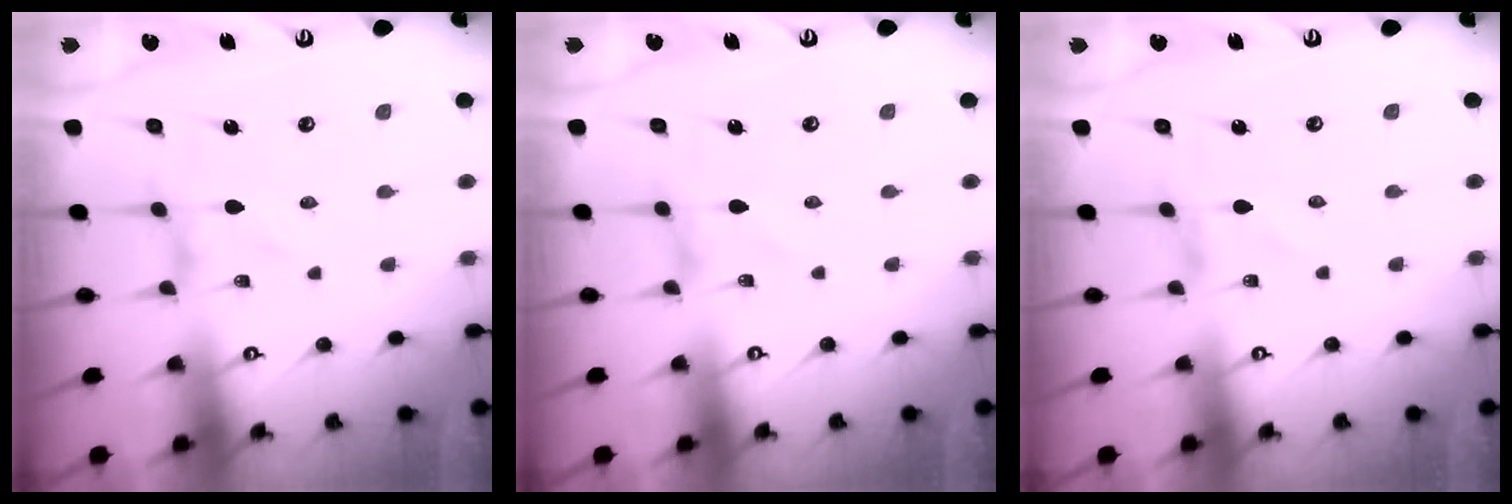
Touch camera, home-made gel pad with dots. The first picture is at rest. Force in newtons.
{"total": 0.0}
{"total": 0.7, "press": 0.6, "slide": 0.1}